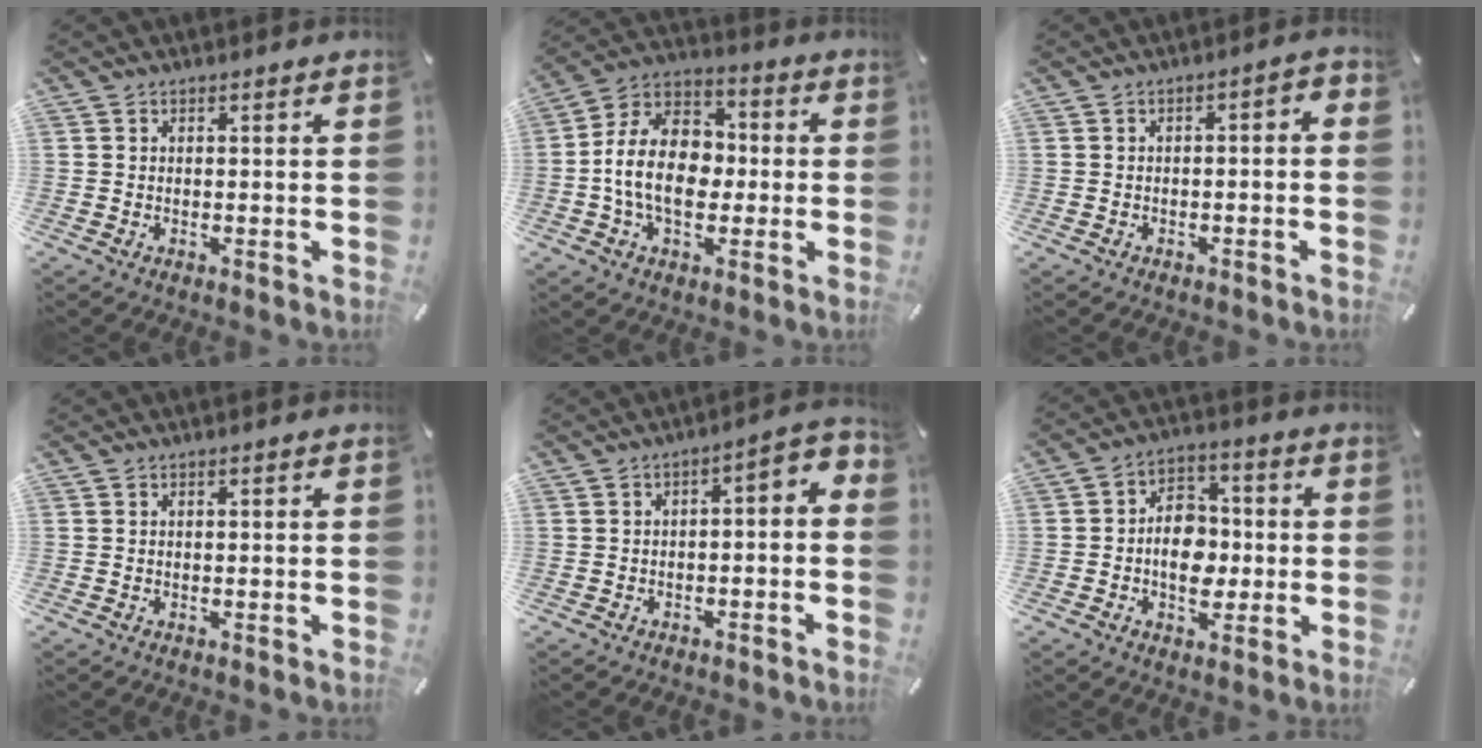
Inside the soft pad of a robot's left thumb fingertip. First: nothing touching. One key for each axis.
{"total": 14.1, "fx": -2.3, "fy": 10.3, "fz": 9.2, "tx": -0.193, "ty": 0.021, "tz": -0.045}
{"total": 3.1, "fx": -1.9, "fy": 1.2, "fz": 2.0, "tx": -0.032, "ty": 0.017, "tz": -0.037}
{"total": 0.6, "fx": -0.1, "fy": 0.1, "fz": 0.6, "tx": -0.010, "ty": -0.001, "tz": -0.002}
{"total": 4.3, "fx": -2.4, "fy": 1.9, "fz": 3.0, "tx": -0.051, "ty": 0.011, "tz": -0.048}
{"total": 9.8, "fx": -1.8, "fy": 7.5, "fz": 5.9, "tx": -0.087, "ty": 0.013, "tz": -0.032}